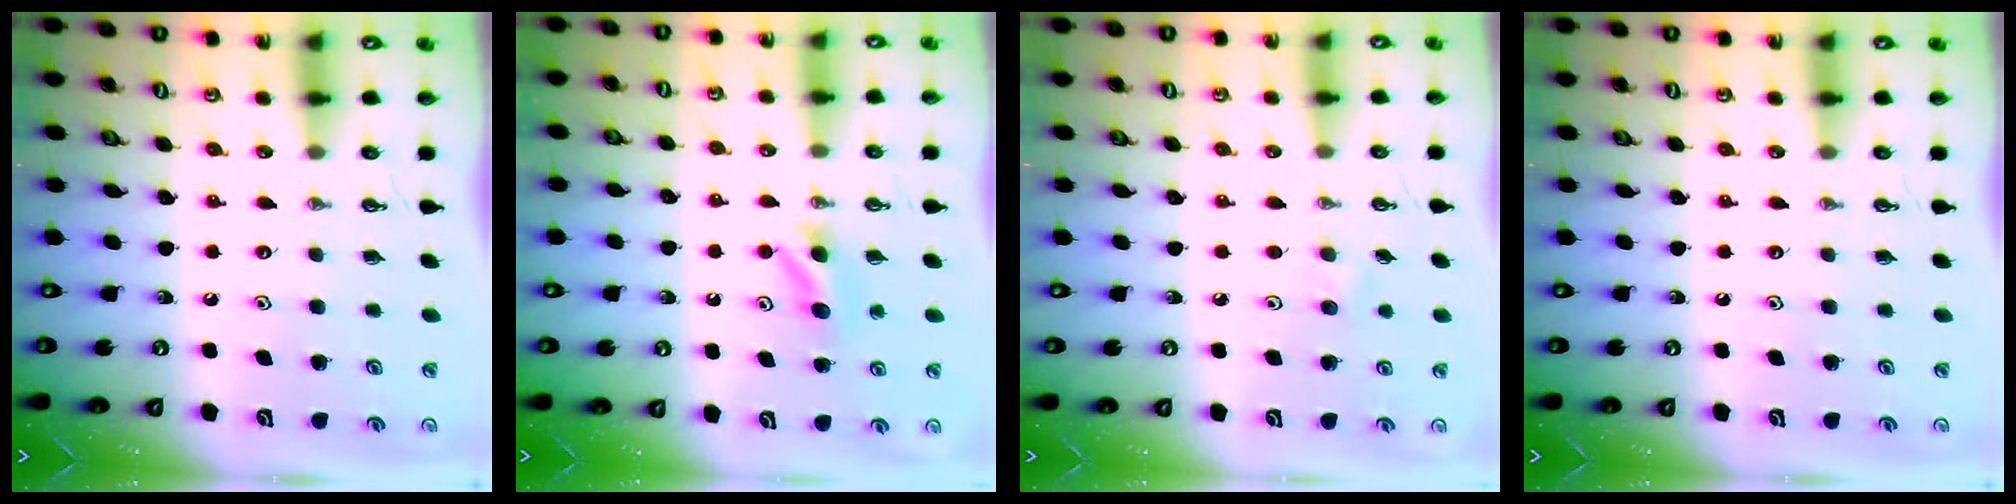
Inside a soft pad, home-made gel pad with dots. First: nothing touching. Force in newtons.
{"total": 4.5, "press": 3.9, "slide": 2.4}
{"total": 4.9, "press": 4.4, "slide": 2.1}
{"total": 0.0}